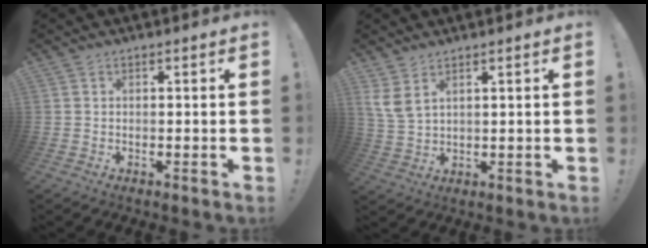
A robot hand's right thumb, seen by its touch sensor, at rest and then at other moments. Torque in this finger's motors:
{"motor_torque": [-0.58, 0.38, 0.24, -0.01, 0.01]}